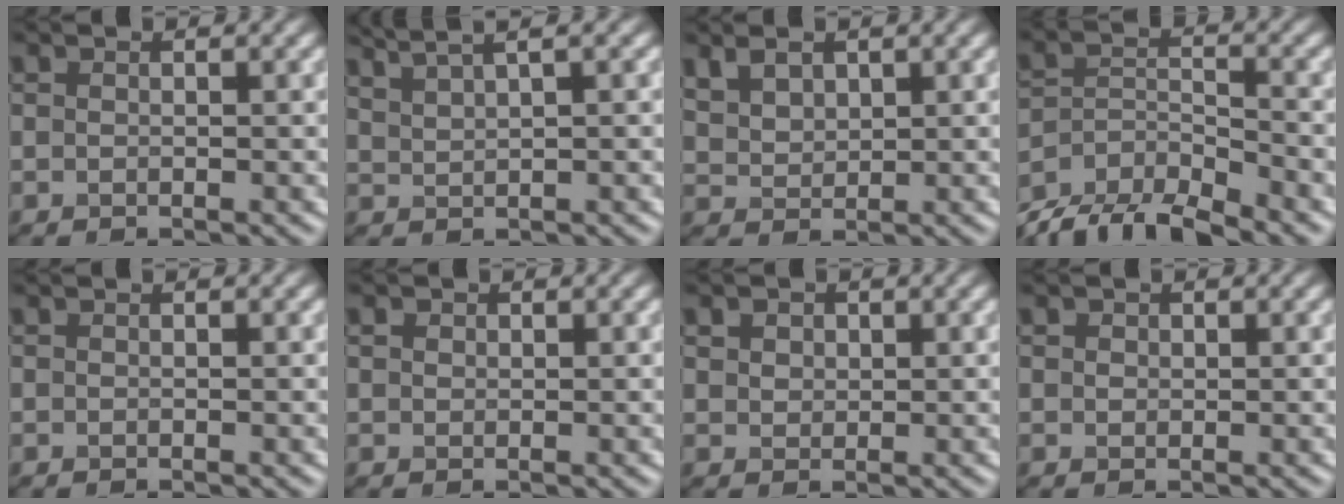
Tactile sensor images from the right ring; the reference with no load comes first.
{"total": 4.9, "force": [3.7, 1.3, 3.0], "torque": [-0.042, 0.022, 0.043]}
{"total": 2.9, "force": [1.7, 1.8, 1.5], "torque": [-0.037, 0.000, 0.031]}
{"total": 8.3, "force": [-7.4, 2.3, 3.0], "torque": [-0.054, -0.011, -0.133]}
{"total": 0.0}
{"total": 0.8, "force": [0.5, 0.6, 0.2], "torque": [-0.005, -0.001, 0.007]}
{"total": 2.9, "force": [1.6, 2.0, 1.3], "torque": [-0.035, 0.010, 0.026]}
{"total": 1.0, "force": [0.5, 0.8, 0.3], "torque": [-0.004, 0.000, 0.004]}